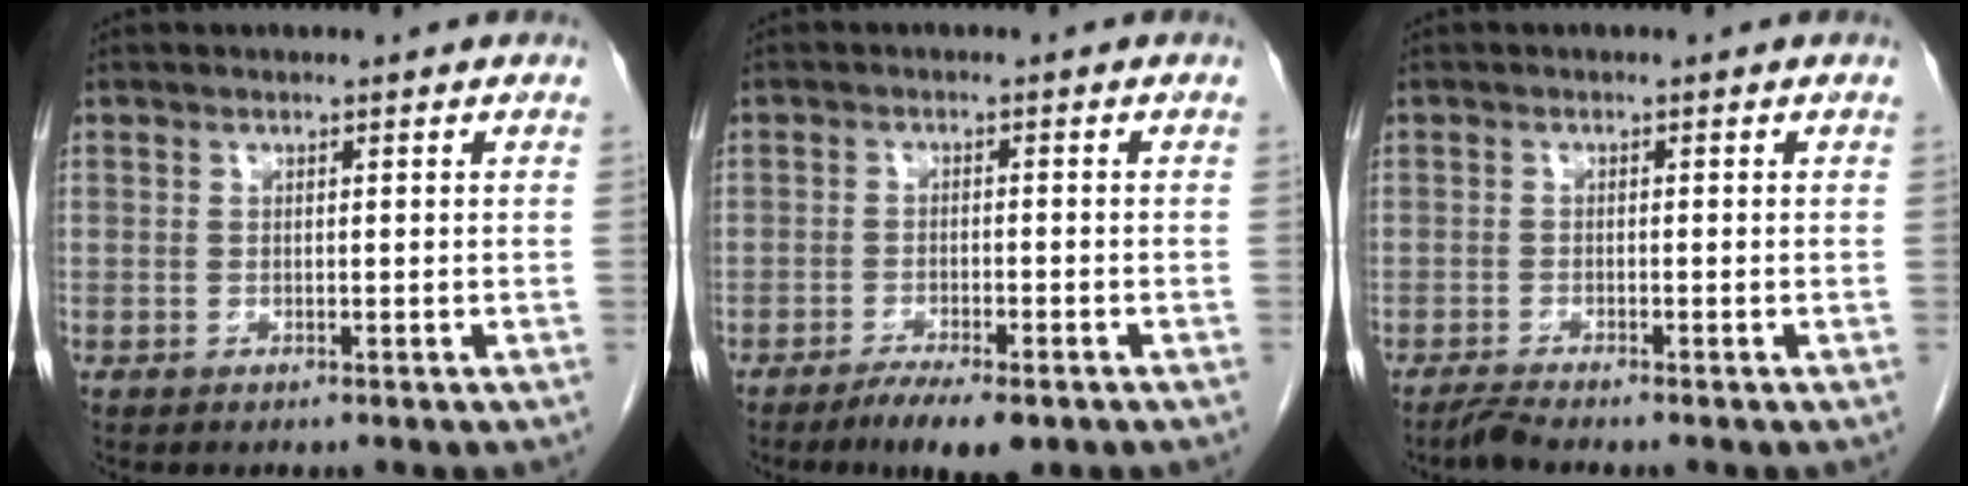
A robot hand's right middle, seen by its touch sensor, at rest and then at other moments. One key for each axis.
{"total": 6.1, "fx": -4.2, "fy": 1.3, "fz": 4.2, "tx": -0.063, "ty": -0.010, "tz": -0.062}
{"total": 1.6, "fx": -1.5, "fy": -0.4, "fz": 0.5, "tx": -0.017, "ty": -0.006, "tz": -0.032}